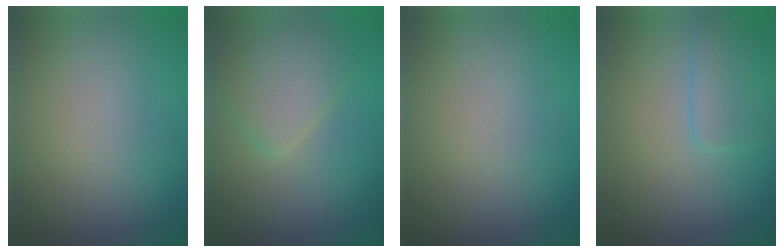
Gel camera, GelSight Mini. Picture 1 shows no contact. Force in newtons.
{"total": 3.8, "press": 3.8, "slide": 0.1}
{"total": 0.0}
{"total": 2.8, "press": 2.8, "slide": 0.1}